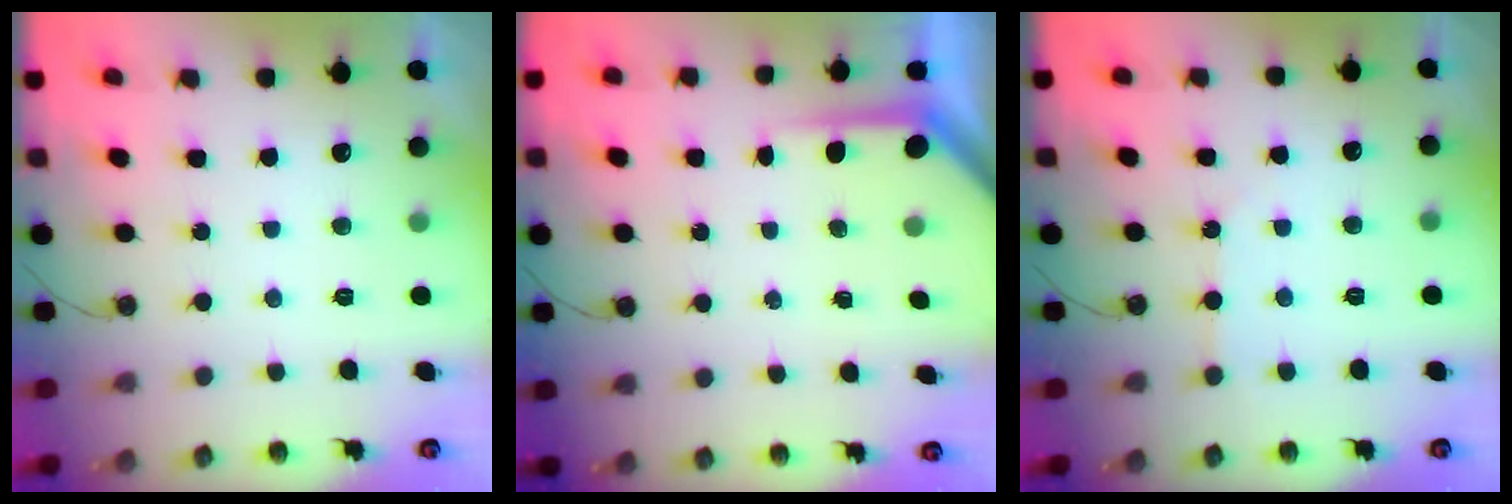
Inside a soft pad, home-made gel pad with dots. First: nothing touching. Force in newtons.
{"total": 4.5, "press": 4.5, "slide": 0.3}
{"total": 3.2, "press": 3.2, "slide": 0.5}